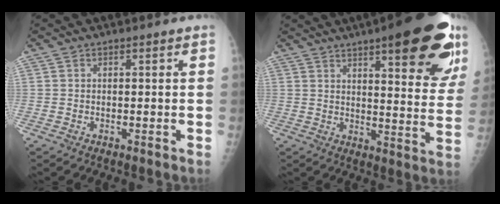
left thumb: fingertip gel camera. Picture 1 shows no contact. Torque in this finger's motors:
{"motor_torque": [2.57, 2.45, 1.62, -1.15, 0.45]}